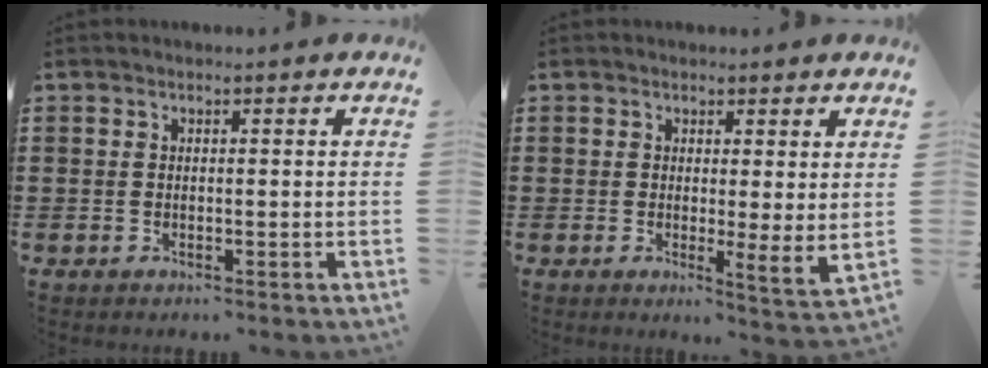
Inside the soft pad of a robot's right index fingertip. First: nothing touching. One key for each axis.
{"total": 3.2, "fx": 1.6, "fy": 0.5, "fz": 2.7, "tx": -0.041, "ty": -0.014, "tz": 0.029}